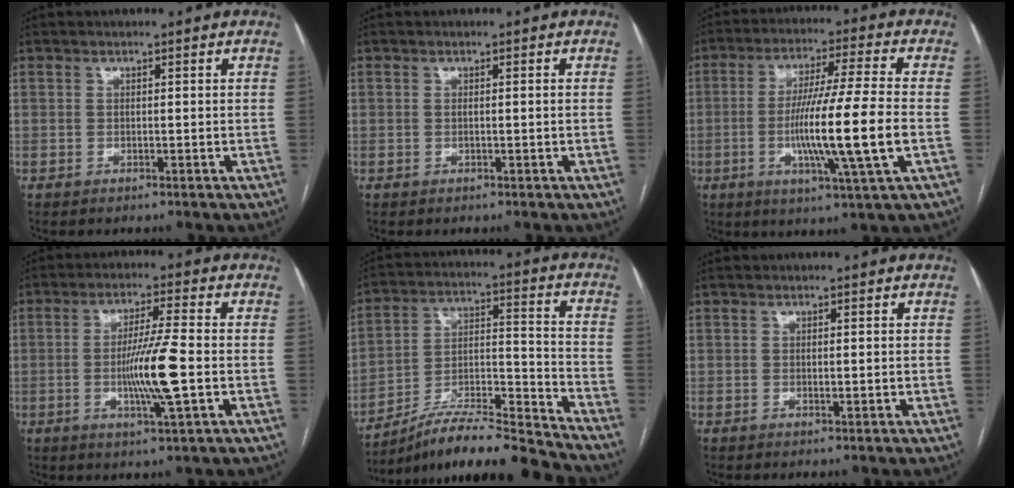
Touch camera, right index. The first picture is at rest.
{"total": 0.6, "force": [-0.1, -0.1, 0.6], "torque": [-0.013, -0.001, 0.000]}
{"total": 14.4, "force": [-2.7, -0.9, 14.1], "torque": [-0.259, -0.012, -0.056]}
{"total": 9.0, "force": [-1.6, -0.3, 8.9], "torque": [-0.166, -0.009, -0.031]}
{"total": 15.9, "force": [-14.9, -0.8, 5.6], "torque": [-0.088, 0.029, -0.258]}
{"total": 0.9, "force": [-0.1, 0.1, 0.8], "torque": [-0.017, -0.003, 0.000]}